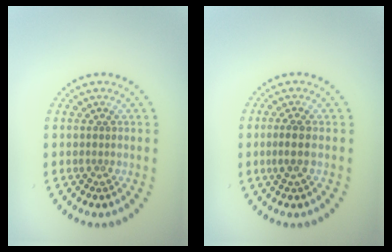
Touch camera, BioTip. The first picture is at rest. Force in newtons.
{"total": 1.7, "press": 1.5, "slide": 0.8}